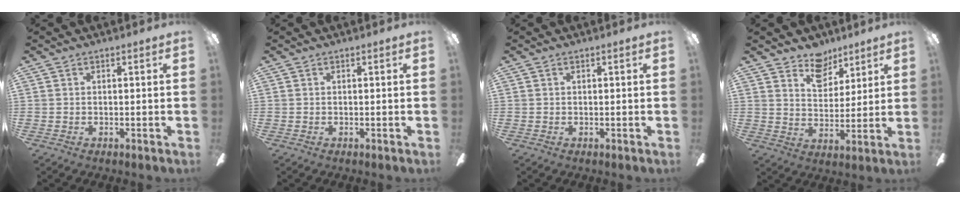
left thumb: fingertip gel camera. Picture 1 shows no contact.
{"total": 0.0}
{"total": 0.0}
{"total": 8.9, "force": [6.7, 5.3, 2.7], "torque": [-0.039, -0.033, 0.124]}